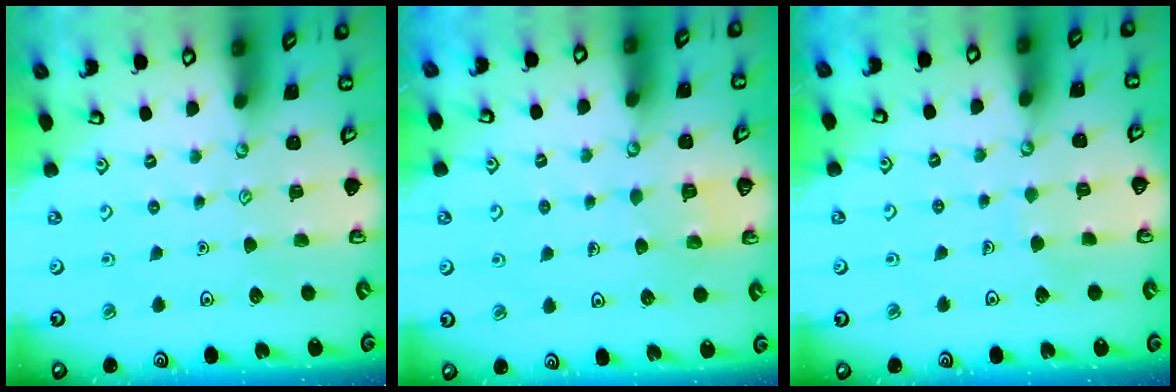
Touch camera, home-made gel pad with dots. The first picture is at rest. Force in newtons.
{"total": 2.7, "press": 2.7, "slide": 0.1}
{"total": 2.2, "press": 2.2, "slide": 0.1}